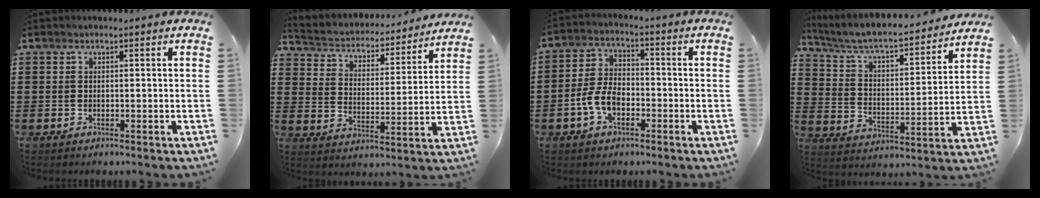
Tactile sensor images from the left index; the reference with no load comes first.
{"total": 3.2, "force": [3.2, 0.7, 0.2], "torque": [-0.027, -0.031, 0.044]}
{"total": 6.0, "force": [-2.4, 3.5, 4.4], "torque": [-0.109, 0.001, -0.052]}
{"total": 6.1, "force": [5.5, 0.7, 2.6], "torque": [-0.076, -0.040, 0.087]}